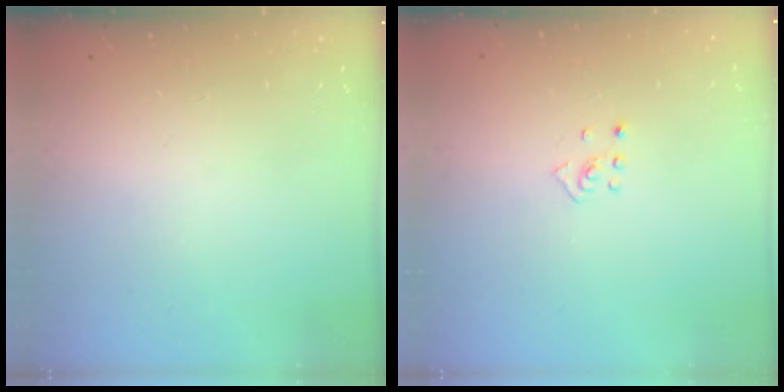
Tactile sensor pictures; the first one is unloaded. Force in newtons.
{"total": 2.0, "press": 1.9, "slide": 0.8}